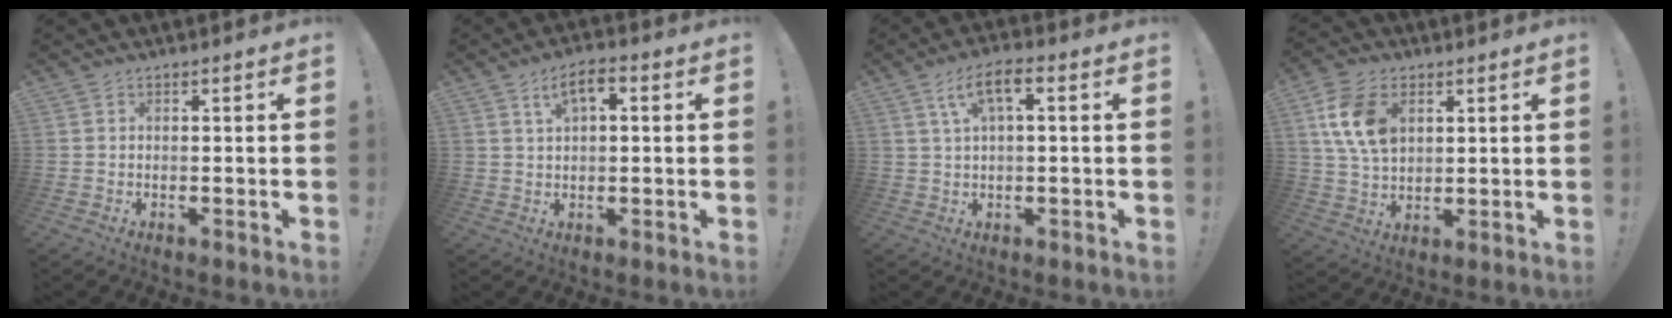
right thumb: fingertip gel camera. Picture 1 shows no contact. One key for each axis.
{"total": 5.6, "fx": 1.8, "fy": 2.8, "fz": 4.6, "tx": -0.064, "ty": 0.000, "tz": 0.028}
{"total": 7.1, "fx": 1.7, "fy": 2.4, "fz": 6.4, "tx": -0.111, "ty": 0.005, "tz": 0.028}
{"total": 13.0, "fx": 4.2, "fy": 8.5, "fz": 8.8, "tx": -0.172, "ty": 0.001, "tz": 0.083}